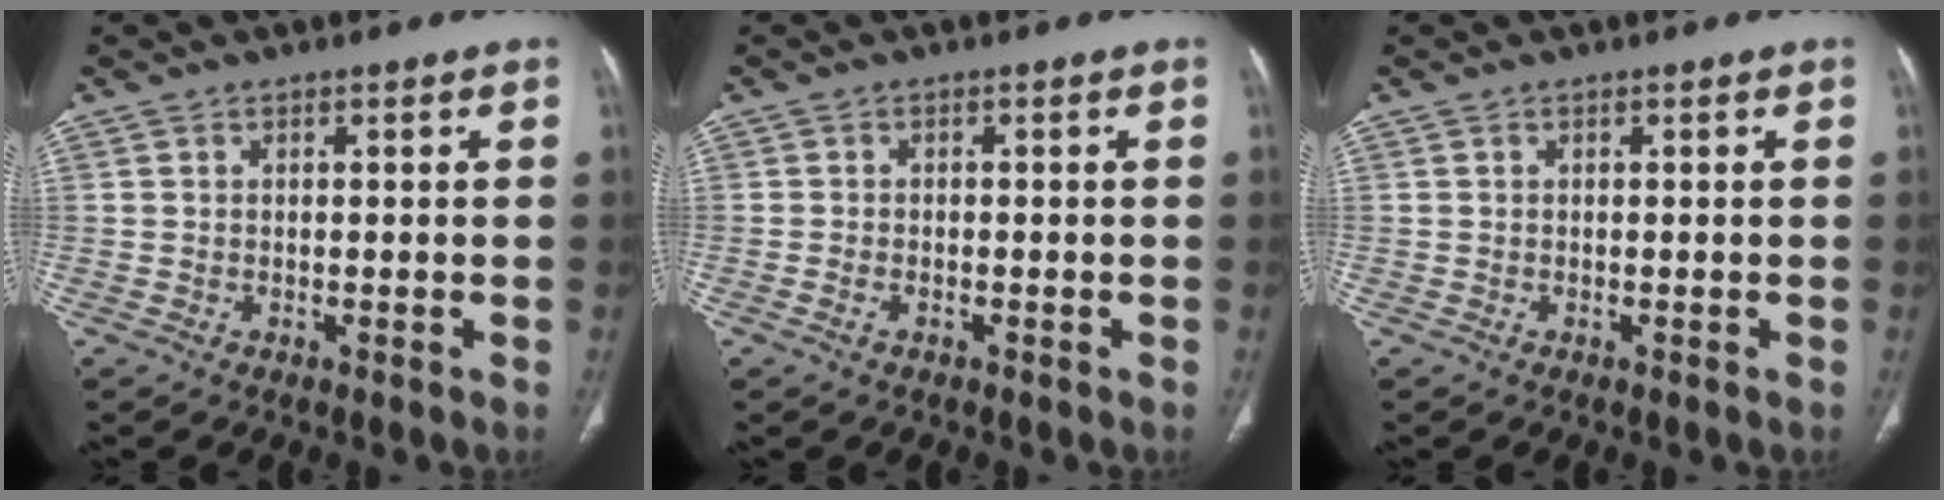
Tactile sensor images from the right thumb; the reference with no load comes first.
{"total": 1.3, "force": [-0.7, 0.7, 0.8], "torque": [-0.020, 0.005, -0.013]}
{"total": 0.0}